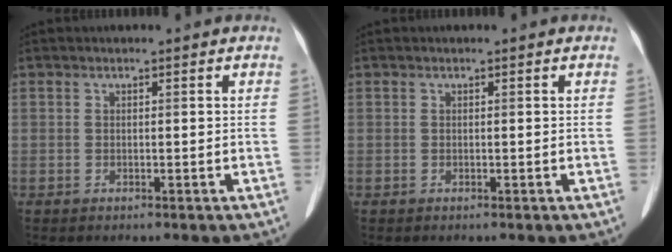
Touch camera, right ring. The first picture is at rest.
{"total": 0.0}